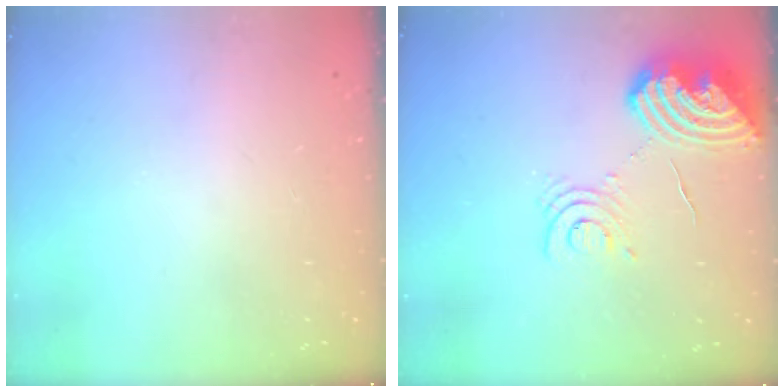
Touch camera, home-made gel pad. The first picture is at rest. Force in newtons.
{"total": 13.4, "press": 13.3, "slide": 1.7}